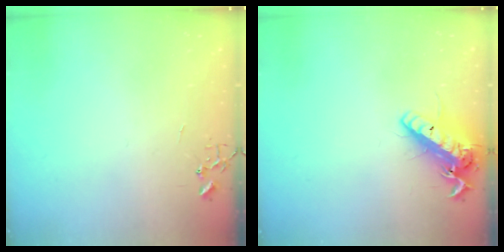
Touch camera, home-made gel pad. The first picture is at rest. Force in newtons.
{"total": 15.1, "press": 14.8, "slide": 3.3}